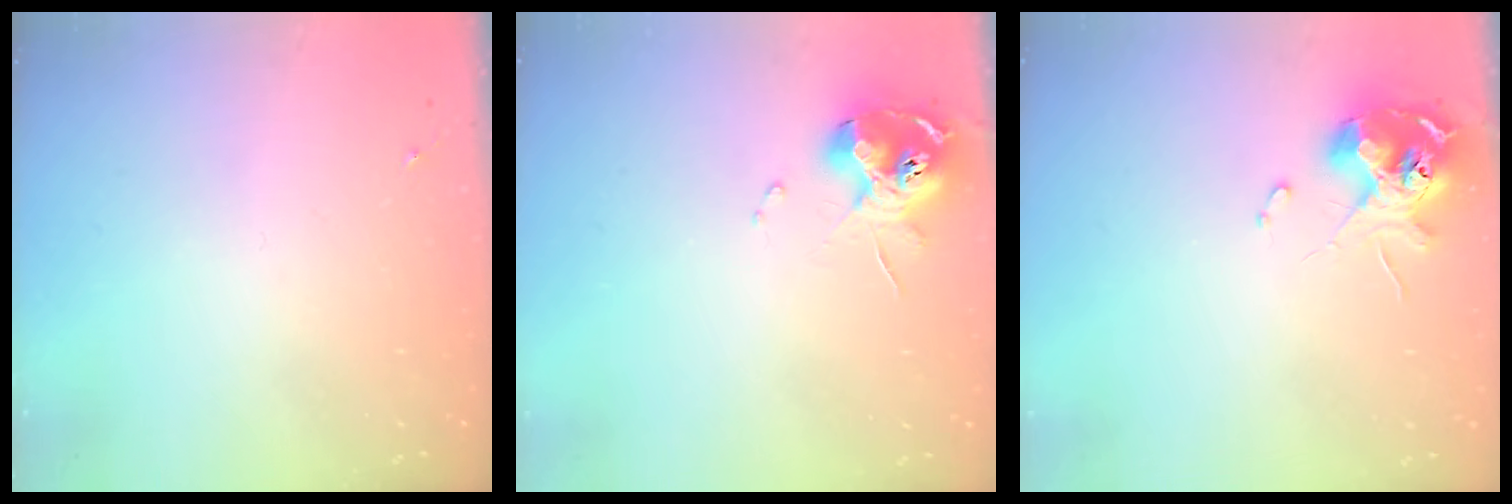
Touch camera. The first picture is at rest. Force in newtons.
{"total": 11.0, "press": 10.9, "slide": 1.3}
{"total": 11.3, "press": 11.2, "slide": 1.5}